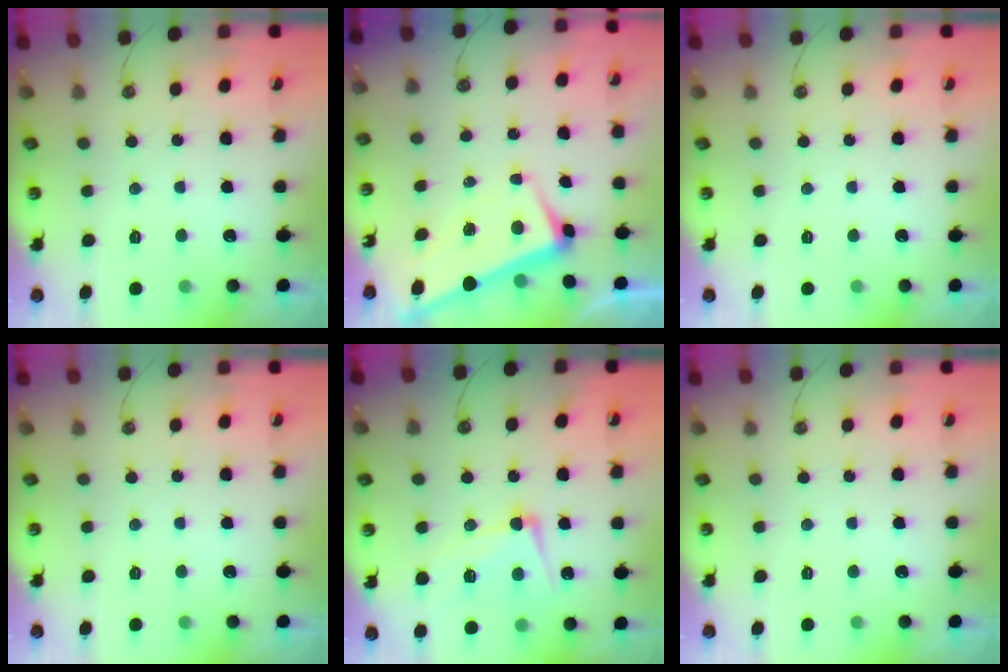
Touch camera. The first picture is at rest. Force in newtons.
{"total": 1.2, "press": 1.1, "slide": 0.5}
{"total": 0.0}
{"total": 0.0}
{"total": 8.0, "press": 7.8, "slide": 1.5}
{"total": 0.0}